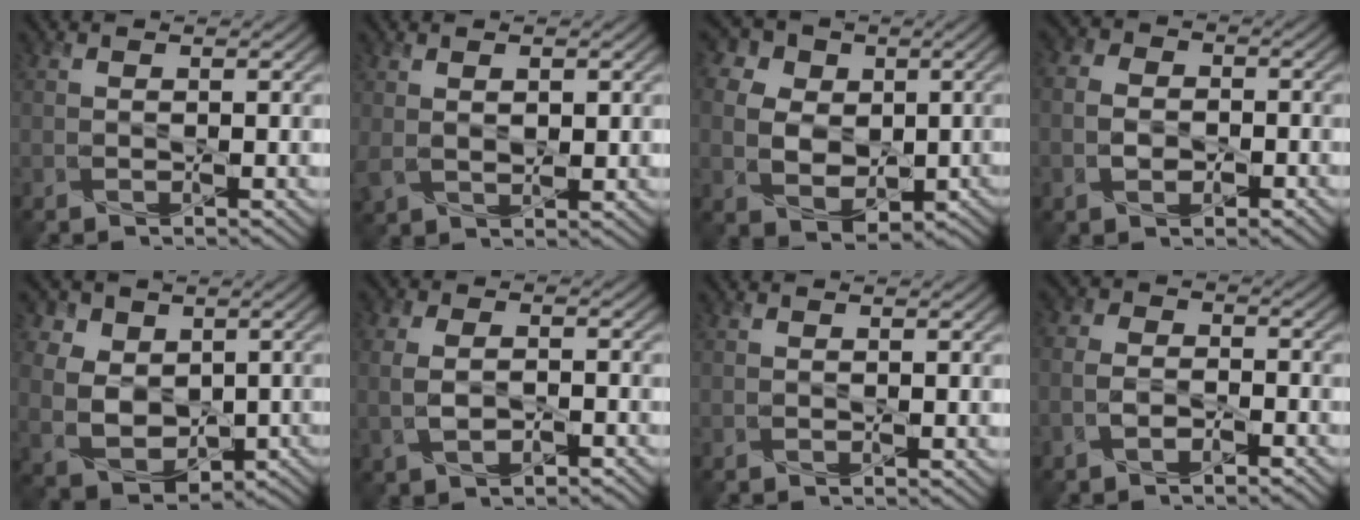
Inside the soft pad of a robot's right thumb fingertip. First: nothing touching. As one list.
[{"total": 3.2, "force": [0.9, 1.9, 2.5], "torque": [-0.058, -0.006, 0.023]}, {"total": 10.5, "force": [1.4, 8.9, 5.5], "torque": [-0.144, 0.006, 0.014]}, {"total": 5.1, "force": [-1.4, 3.8, 3.0], "torque": [-0.057, -0.005, -0.036]}, {"total": 9.3, "force": [2.4, 7.5, 5.0], "torque": [-0.124, 0.007, 0.043]}, {"total": 5.4, "force": [-1.1, 3.4, 4.1], "torque": [-0.089, 0.001, -0.025]}, {"total": 0.0}, {"total": 4.3, "force": [-2.5, 2.5, 2.6], "torque": [-0.052, -0.003, -0.056]}]